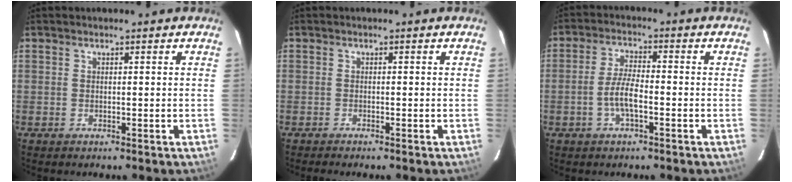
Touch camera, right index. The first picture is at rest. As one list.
[{"total": 1.0, "force": [-0.9, -0.1, 0.4], "torque": [-0.009, -0.003, -0.014]}, {"total": 5.1, "force": [-1.9, 1.3, 4.5], "torque": [-0.095, 0.006, -0.036]}]